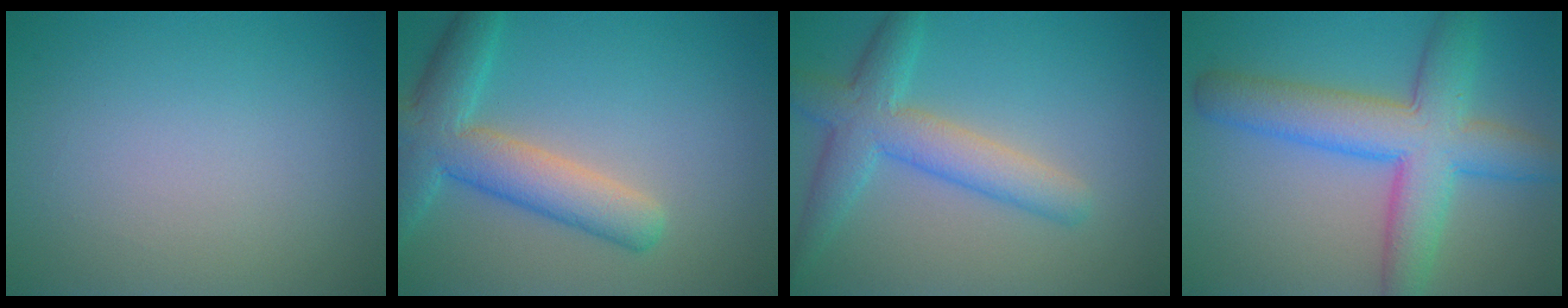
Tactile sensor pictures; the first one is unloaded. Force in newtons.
{"total": 6.2, "press": 6.2, "slide": 0.4}
{"total": 5.1, "press": 5.1, "slide": 0.1}
{"total": 7.9, "press": 7.9, "slide": 0.2}